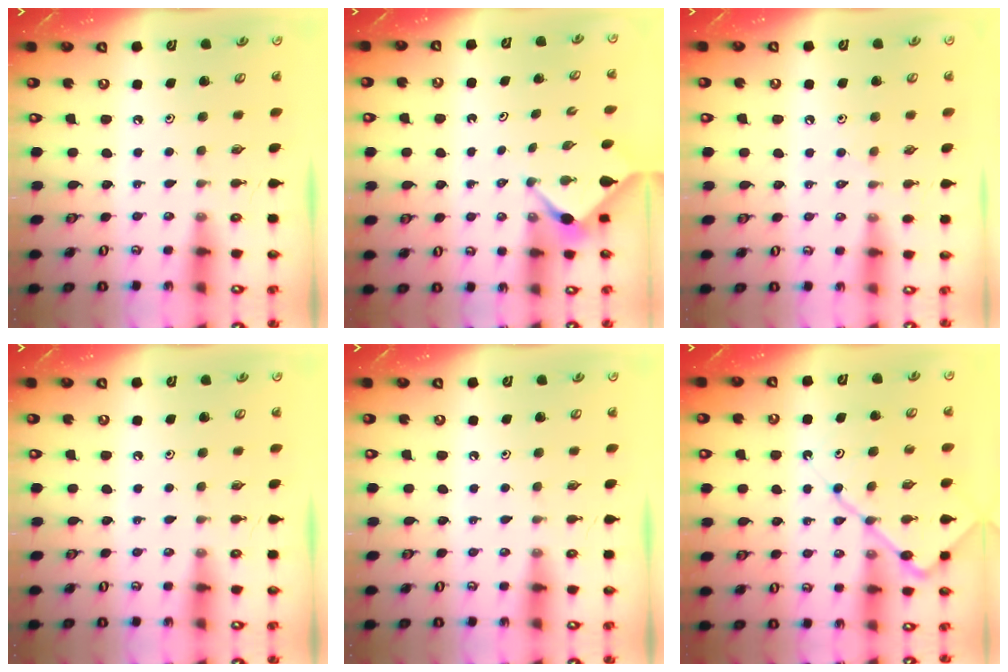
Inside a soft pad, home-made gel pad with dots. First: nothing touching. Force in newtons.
{"total": 2.9, "press": 2.9, "slide": 0.3}
{"total": 4.1, "press": 4.1, "slide": 0.6}
{"total": 0.0}
{"total": 0.0}
{"total": 12.5, "press": 12.5, "slide": 1.2}